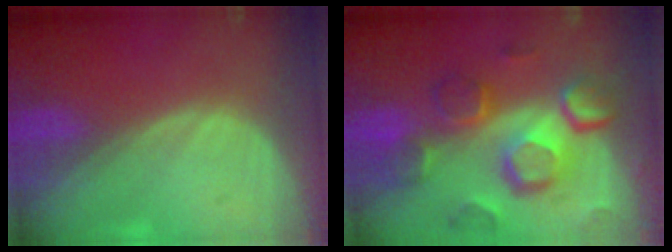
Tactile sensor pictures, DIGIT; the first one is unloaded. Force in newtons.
{"total": 12.3, "press": 10.6, "slide": 6.2}